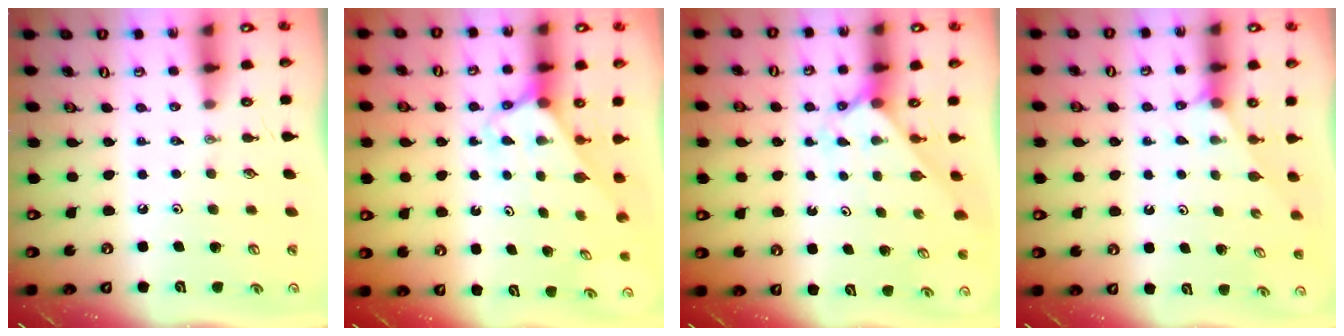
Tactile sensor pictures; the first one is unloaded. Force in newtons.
{"total": 2.6, "press": 2.6, "slide": 0.2}
{"total": 1.9, "press": 1.9, "slide": 0.2}
{"total": 1.8, "press": 1.7, "slide": 0.3}